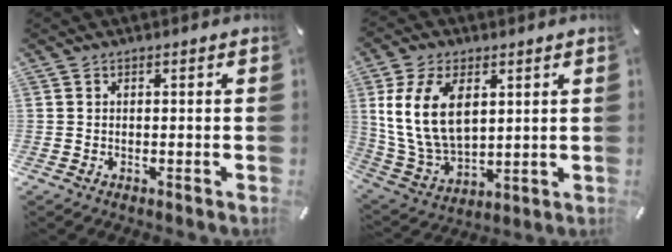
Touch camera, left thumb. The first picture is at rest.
{"total": 14.2, "force": [4.3, 9.2, 9.9], "torque": [-0.227, -0.008, 0.076]}